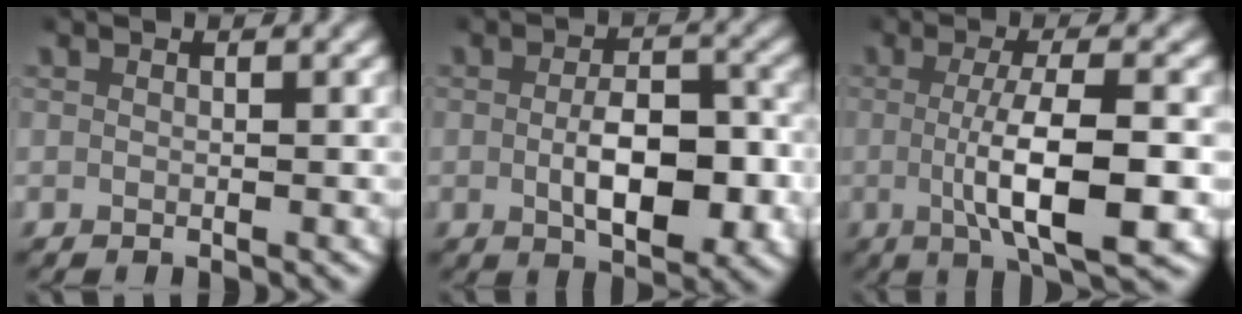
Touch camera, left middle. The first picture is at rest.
{"total": 6.2, "force": [-1.2, 3.3, 5.1], "torque": [-0.076, -0.012, -0.017]}
{"total": 6.8, "force": [-0.9, 1.4, 6.6], "torque": [-0.105, -0.005, -0.014]}